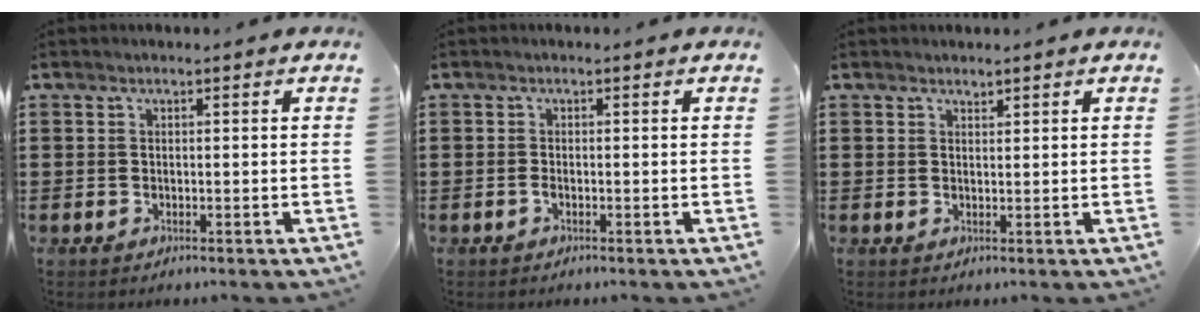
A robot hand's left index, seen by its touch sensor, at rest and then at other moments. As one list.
[{"total": 0.7, "force": [-0.4, 0.2, 0.5], "torque": [-0.012, -0.003, -0.008]}, {"total": 1.1, "force": [1.1, 0.2, 0.1], "torque": [-0.004, -0.001, 0.021]}]